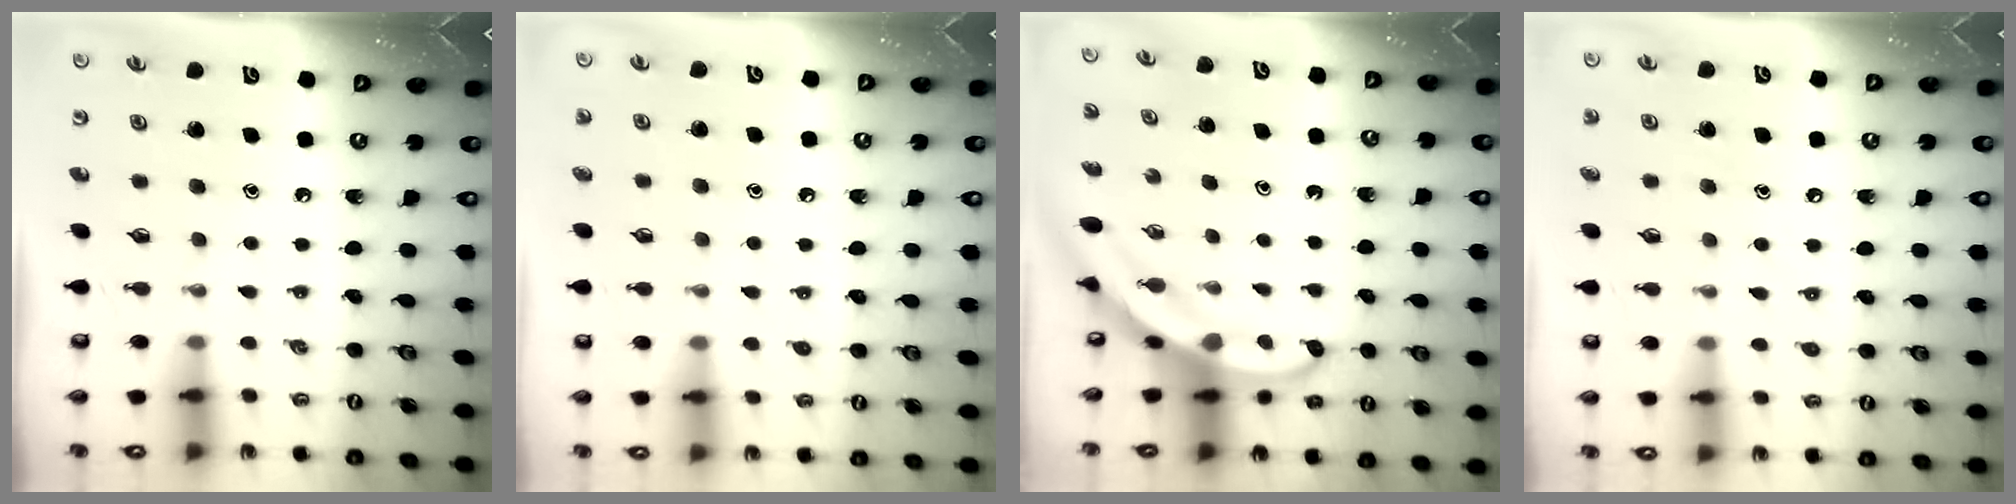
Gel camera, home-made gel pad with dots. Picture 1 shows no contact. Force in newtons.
{"total": 5.4, "press": 5.4, "slide": 0.6}
{"total": 4.8, "press": 4.8, "slide": 0.5}
{"total": 5.6, "press": 5.6, "slide": 0.6}